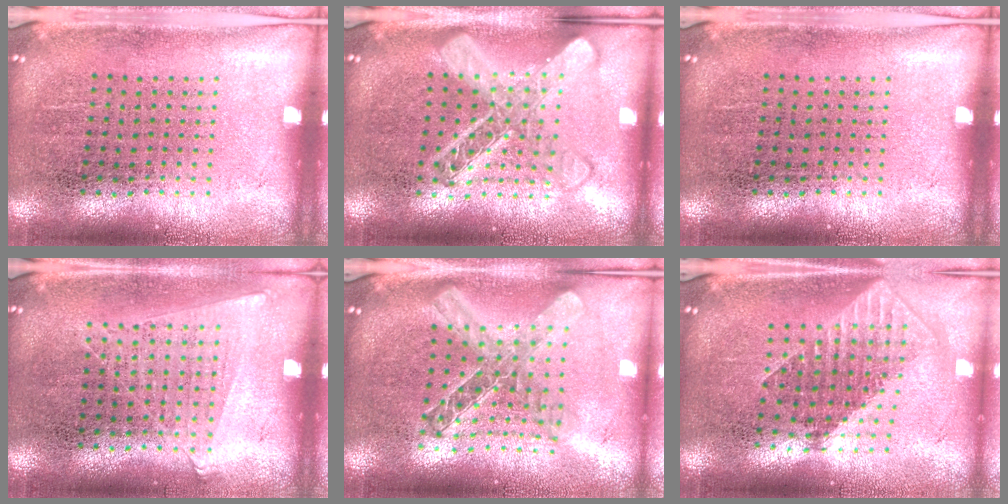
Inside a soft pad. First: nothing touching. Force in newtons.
{"total": 2.8, "press": 2.8, "slide": 0.5}
{"total": 0.0}
{"total": 1.1, "press": 1.0, "slide": 0.4}
{"total": 2.0, "press": 1.7, "slide": 1.0}
{"total": 1.8, "press": 1.4, "slide": 1.0}